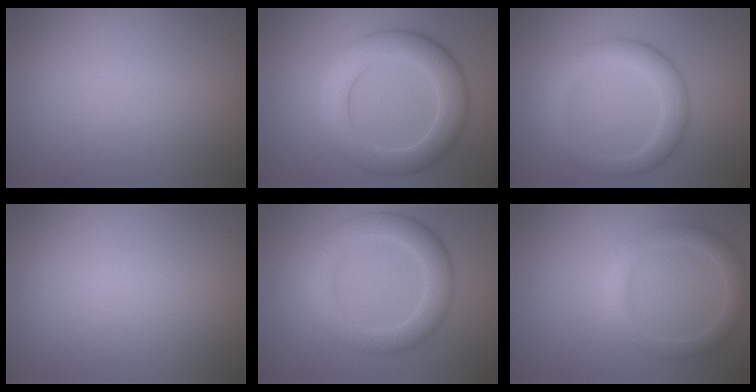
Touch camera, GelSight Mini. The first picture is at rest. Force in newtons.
{"total": 6.0, "press": 6.0, "slide": 0.4}
{"total": 3.7, "press": 3.7, "slide": 0.5}
{"total": 0.0}
{"total": 4.3, "press": 4.3, "slide": 0.2}
{"total": 2.5, "press": 2.5, "slide": 0.1}